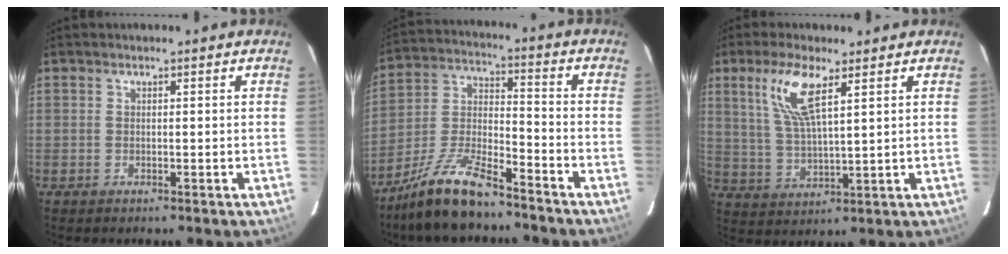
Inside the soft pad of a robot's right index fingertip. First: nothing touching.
{"total": 13.8, "force": [-10.7, 3.5, 8.1], "torque": [-0.179, -0.002, -0.203]}
{"total": 9.4, "force": [4.8, 2.4, 7.8], "torque": [-0.162, 0.004, 0.101]}